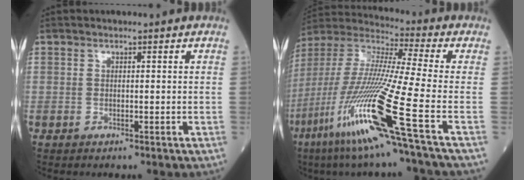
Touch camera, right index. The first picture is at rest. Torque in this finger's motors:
{"motor_torque": [1.85, -0.29, 1.06, 0.21]}